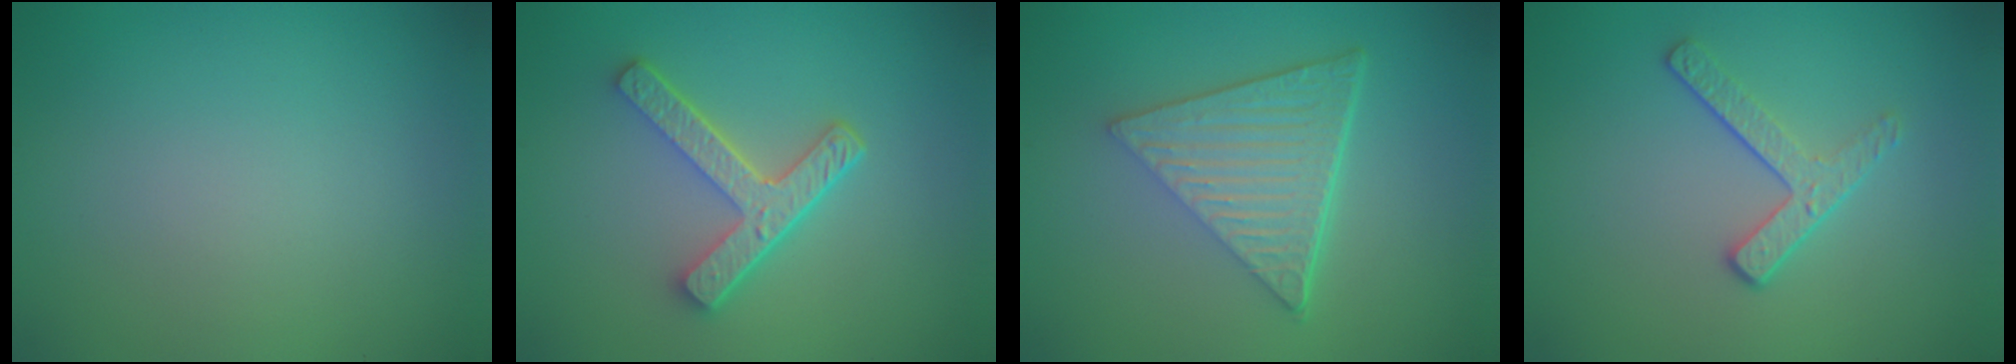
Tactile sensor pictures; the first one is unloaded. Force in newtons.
{"total": 4.7, "press": 3.6, "slide": 3.0}
{"total": 6.9, "press": 4.5, "slide": 5.3}
{"total": 2.3, "press": 1.7, "slide": 1.6}